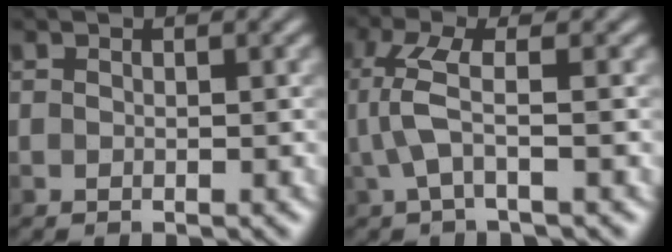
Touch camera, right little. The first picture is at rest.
{"total": 3.9, "force": [-0.9, 0.9, 3.7], "torque": [-0.096, 0.003, -0.018]}